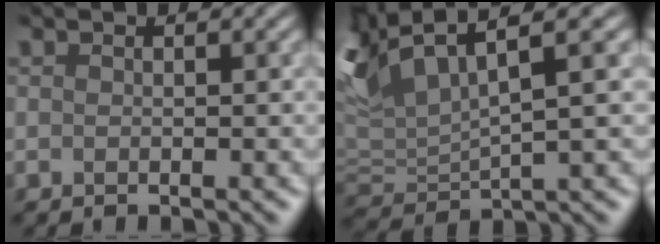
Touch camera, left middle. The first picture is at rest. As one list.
[{"total": 8.3, "force": [6.2, 2.1, 5.1], "torque": [-0.115, 0.021, 0.114]}]